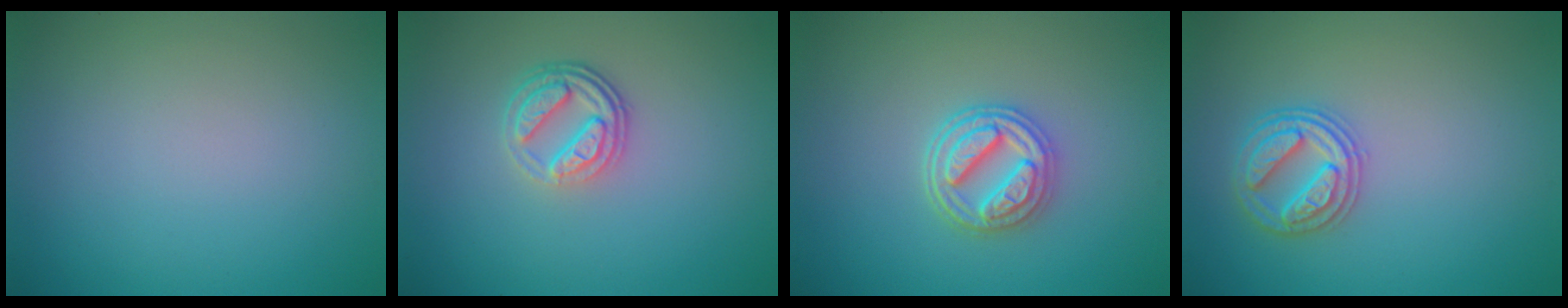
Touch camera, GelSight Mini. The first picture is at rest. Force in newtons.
{"total": 3.6, "press": 2.7, "slide": 2.4}
{"total": 3.9, "press": 3.4, "slide": 2.0}
{"total": 2.9, "press": 2.9, "slide": 0.4}